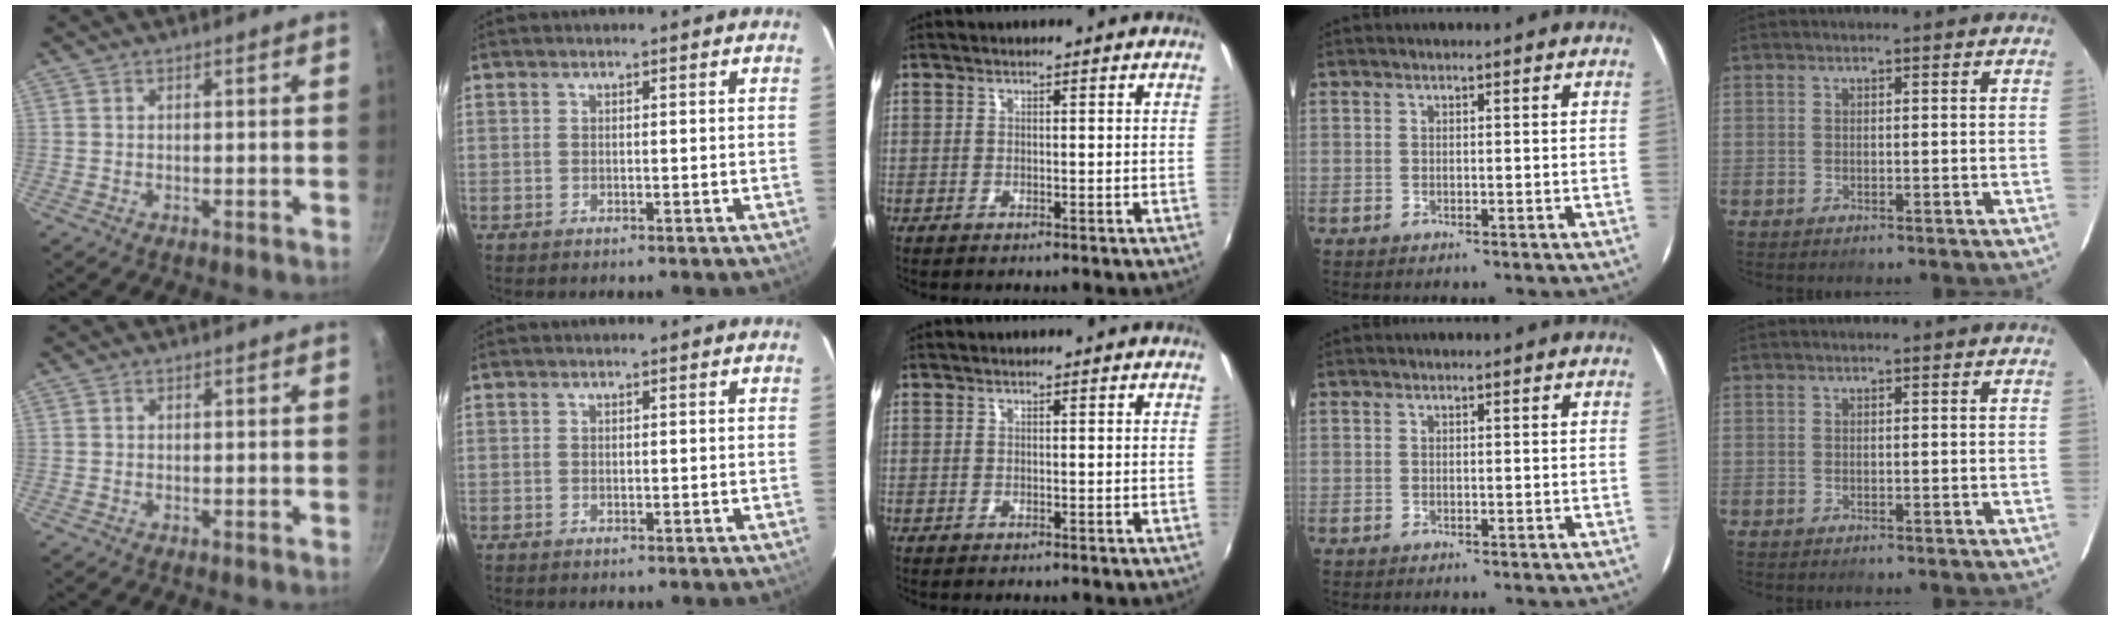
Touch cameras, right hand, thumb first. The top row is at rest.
{}